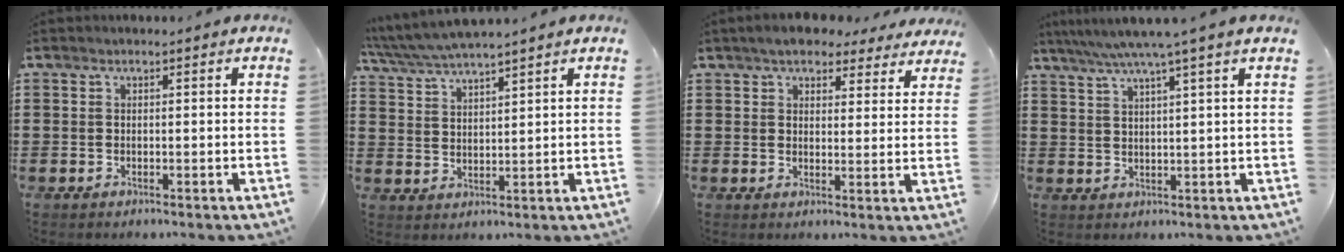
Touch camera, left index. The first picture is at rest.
{"total": 4.6, "force": [4.3, -0.2, 1.5], "torque": [-0.044, -0.019, 0.076]}
{"total": 5.0, "force": [4.6, 1.3, 1.5], "torque": [-0.038, -0.009, 0.083]}
{"total": 5.3, "force": [4.0, -1.1, 3.3], "torque": [-0.075, -0.014, 0.066]}